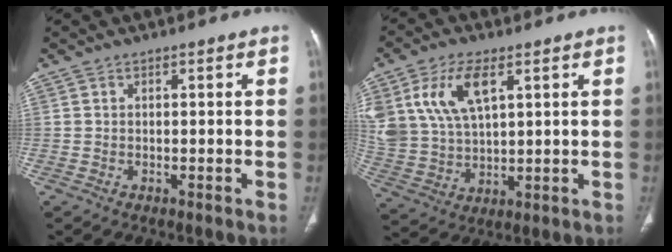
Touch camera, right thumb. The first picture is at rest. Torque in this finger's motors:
{"motor_torque": [0.21, 0.24, 0.70, 0.16, 0.22]}